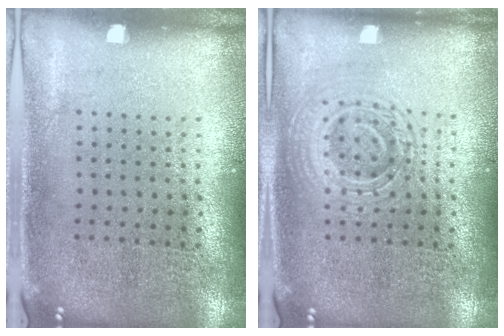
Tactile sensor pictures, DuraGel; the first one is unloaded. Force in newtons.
{"total": 1.8, "press": 1.7, "slide": 0.4}